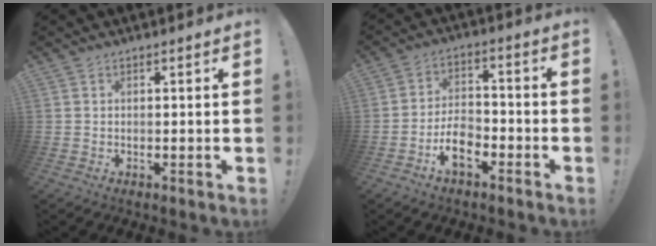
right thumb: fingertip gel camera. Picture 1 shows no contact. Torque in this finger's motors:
{"motor_torque": [1.27, 0.63, 0.55, -0.64, 0.02]}